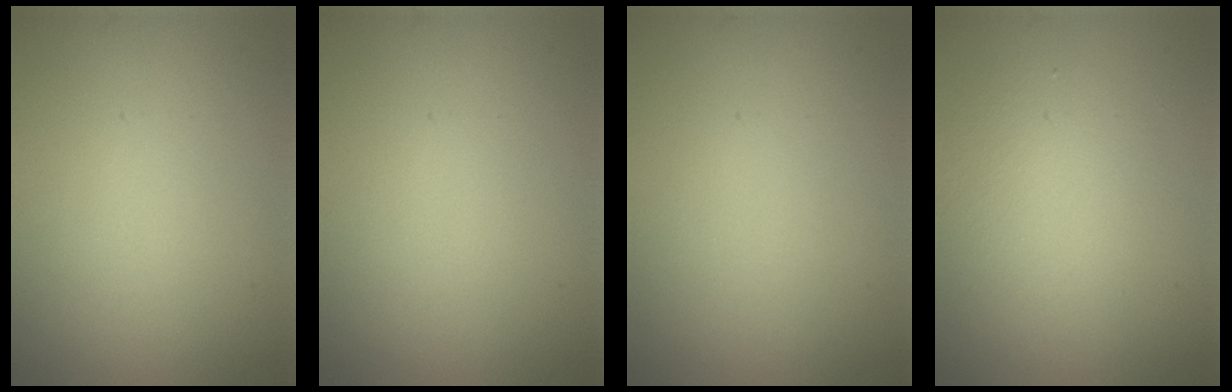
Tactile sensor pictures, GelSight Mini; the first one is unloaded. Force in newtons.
{"total": 0.0}
{"total": 0.0}
{"total": 3.3, "press": 3.3, "slide": 0.1}